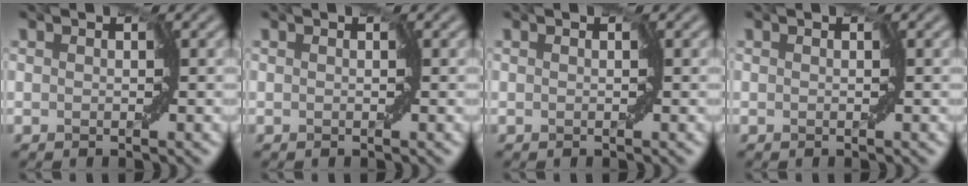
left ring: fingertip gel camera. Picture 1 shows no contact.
{"total": 0.0}
{"total": 0.0}
{"total": 0.0}